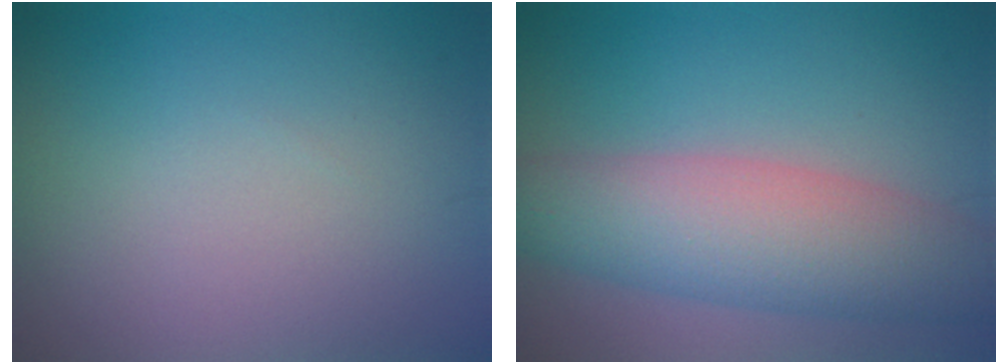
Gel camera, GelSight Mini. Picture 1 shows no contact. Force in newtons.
{"total": 8.0, "press": 8.0, "slide": 0.4}